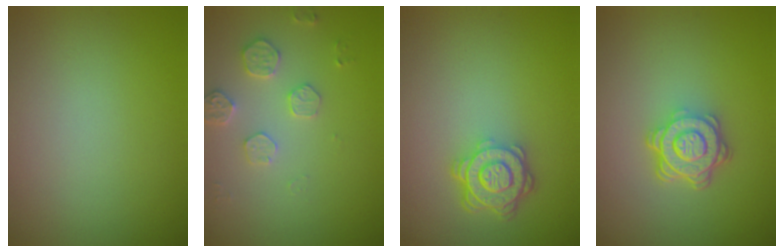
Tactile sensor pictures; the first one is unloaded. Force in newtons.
{"total": 2.5, "press": 2.5, "slide": 0.5}
{"total": 4.5, "press": 3.4, "slide": 2.9}
{"total": 4.7, "press": 3.4, "slide": 3.2}